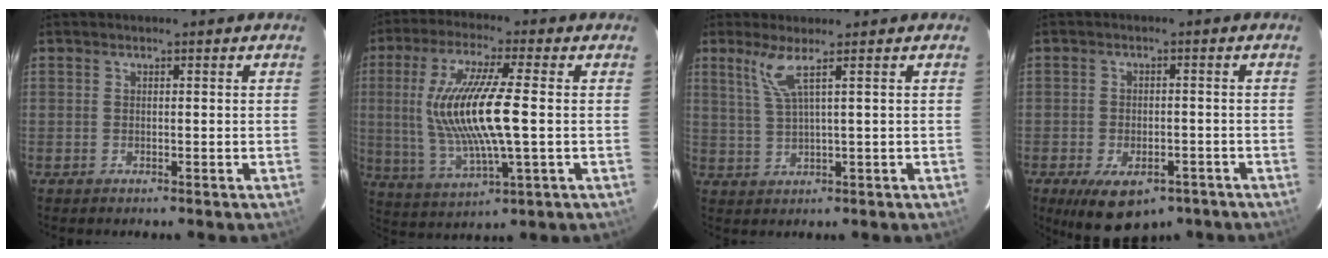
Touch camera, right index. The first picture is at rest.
{"total": 16.0, "force": [0.5, 3.0, 15.7], "torque": [-0.303, -0.008, 0.020]}
{"total": 4.1, "force": [2.2, -0.7, 3.3], "torque": [-0.069, -0.007, 0.053]}
{"total": 11.4, "force": [-7.1, 5.8, 6.8], "torque": [-0.133, -0.020, -0.097]}